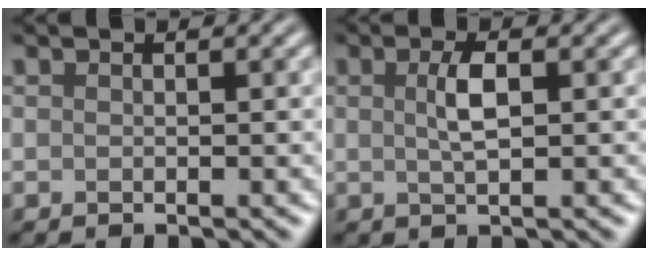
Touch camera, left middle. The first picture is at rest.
{"total": 2.4, "force": [0.5, 0.6, 2.2], "torque": [-0.045, 0.004, 0.009]}